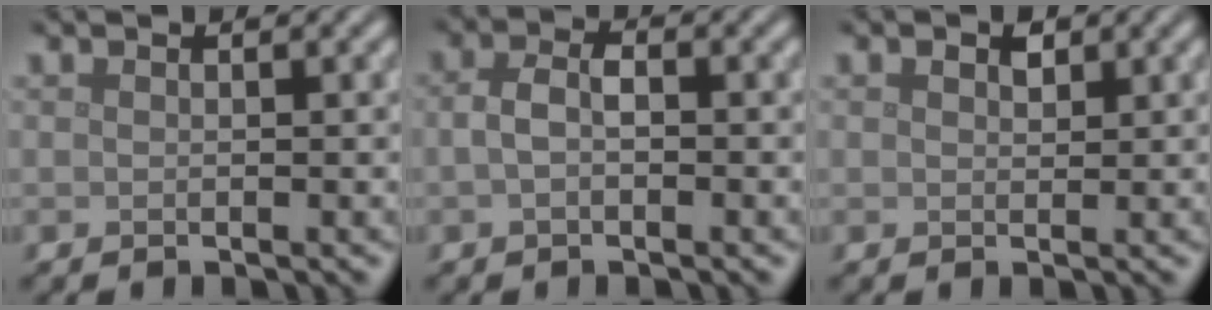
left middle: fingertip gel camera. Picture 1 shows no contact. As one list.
[{"total": 2.2, "force": [-0.2, 1.3, 1.8], "torque": [-0.040, 0.006, -0.008]}, {"total": 1.2, "force": [0.7, 0.7, 0.7], "torque": [-0.010, 0.000, 0.011]}]